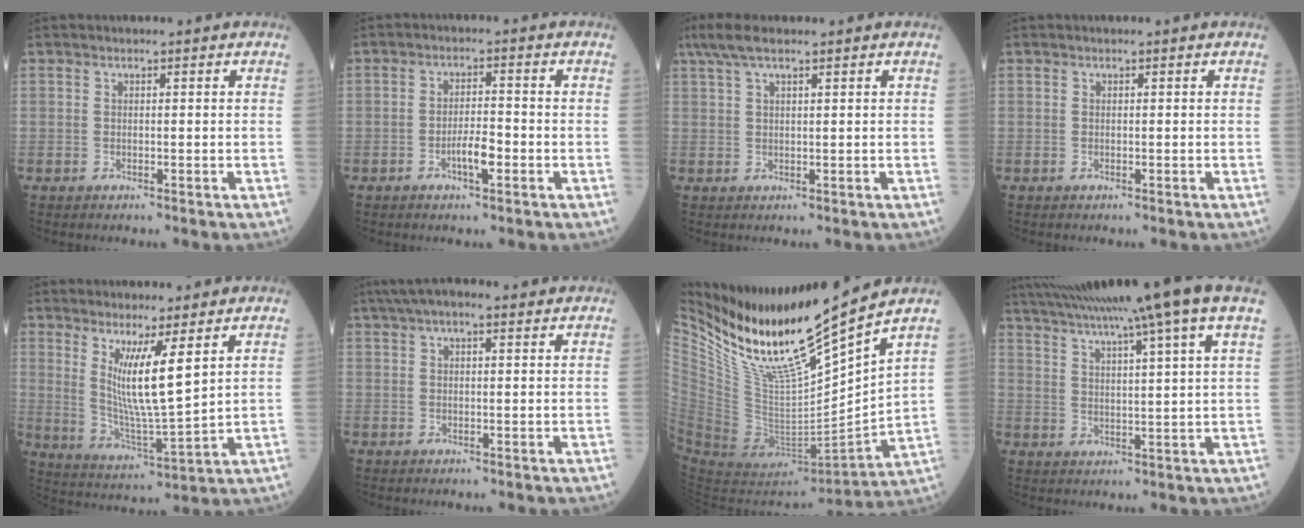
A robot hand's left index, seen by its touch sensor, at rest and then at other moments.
{"total": 3.8, "force": [-2.1, 0.7, 3.1], "torque": [-0.057, -0.003, -0.038]}
{"total": 4.4, "force": [3.1, 0.7, 3.1], "torque": [-0.072, 0.021, 0.063]}
{"total": 0.0}
{"total": 8.8, "force": [3.5, -0.1, 8.1], "torque": [-0.159, -0.033, 0.069]}
{"total": 7.1, "force": [5.4, 1.6, 4.4], "torque": [-0.076, 0.043, 0.084]}
{"total": 17.8, "force": [15.2, -0.2, 9.3], "torque": [-0.161, -0.048, 0.292]}
{"total": 16.8, "force": [12.7, -1.0, 10.9], "torque": [-0.194, 0.015, 0.173]}